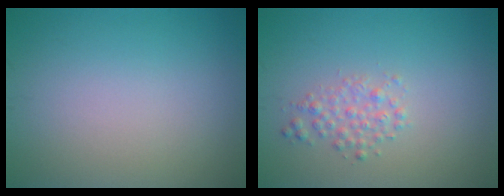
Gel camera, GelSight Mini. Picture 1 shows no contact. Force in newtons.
{"total": 1.8, "press": 1.8, "slide": 0.1}